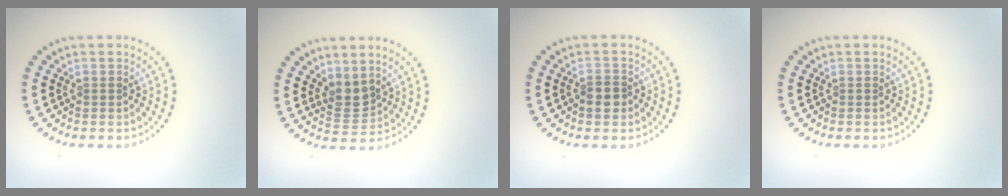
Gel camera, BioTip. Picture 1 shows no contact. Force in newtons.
{"total": 2.3, "press": 1.9, "slide": 1.3}
{"total": 1.9, "press": 1.7, "slide": 0.8}
{"total": 0.0}